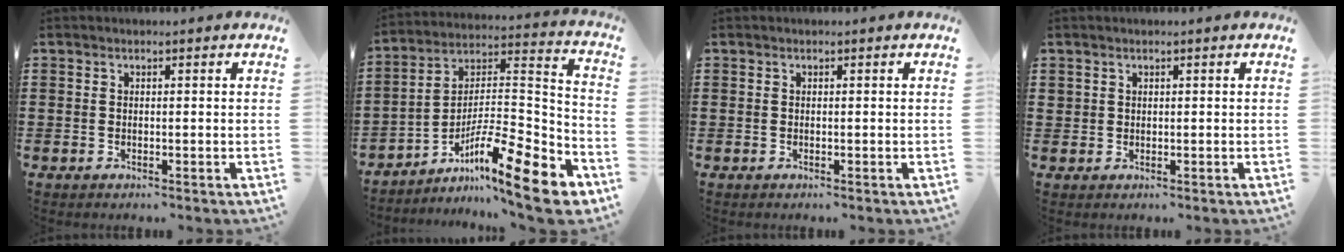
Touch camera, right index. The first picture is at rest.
{"total": 13.9, "force": [-9.4, 2.3, 10.0], "torque": [-0.157, 0.010, -0.172]}
{"total": 0.0}
{"total": 0.9, "force": [0.6, 0.7, 0.1], "torque": [-0.002, 0.003, 0.011]}